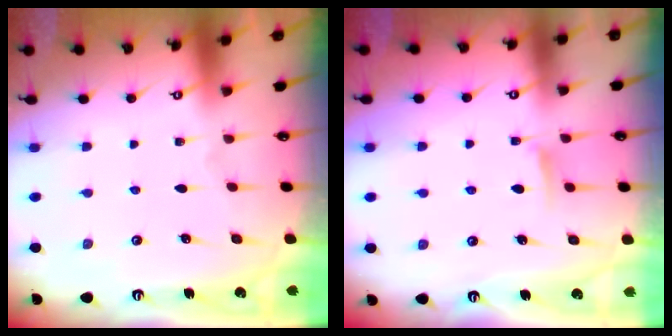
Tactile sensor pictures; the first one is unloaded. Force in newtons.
{"total": 4.7, "press": 4.7, "slide": 0.7}